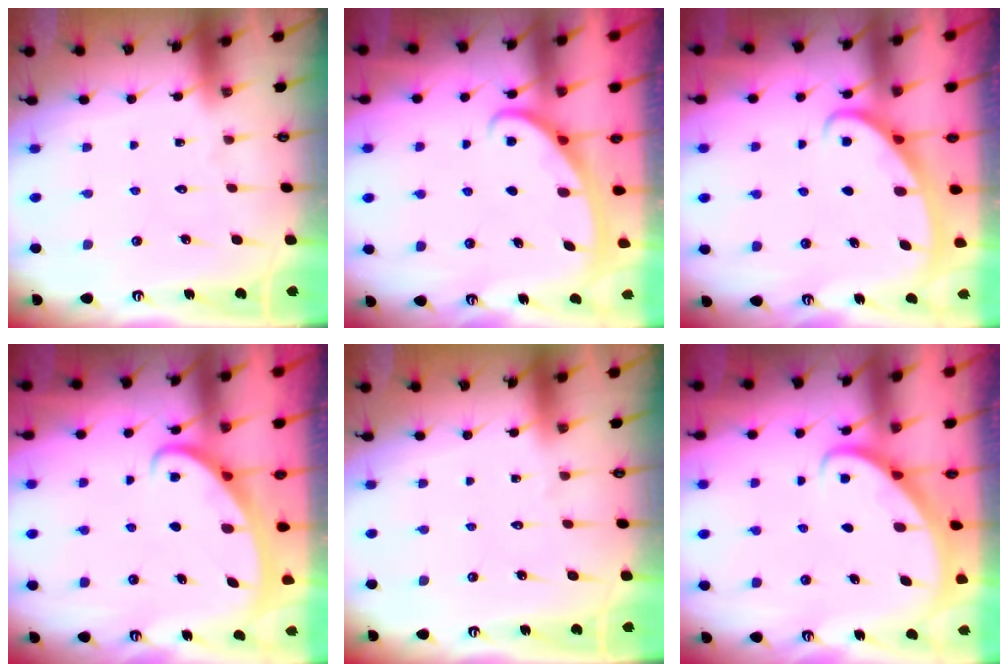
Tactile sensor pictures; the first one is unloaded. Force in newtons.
{"total": 2.8, "press": 2.8, "slide": 0.4}
{"total": 2.7, "press": 2.7, "slide": 0.4}
{"total": 2.5, "press": 2.5, "slide": 0.3}
{"total": 0.0}
{"total": 2.7, "press": 2.7, "slide": 0.1}